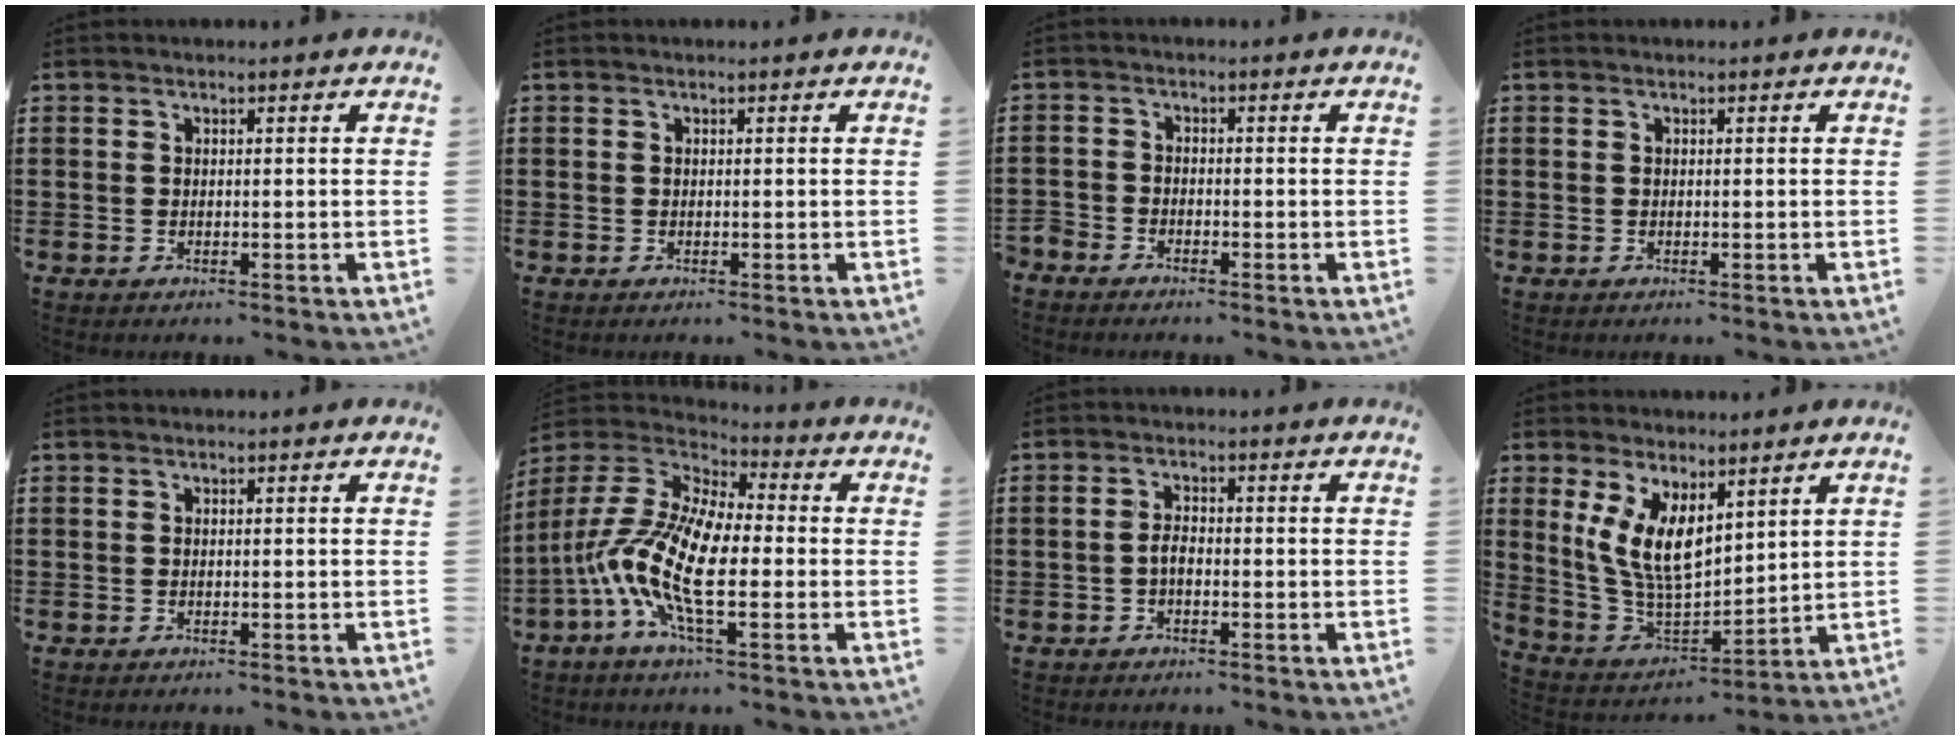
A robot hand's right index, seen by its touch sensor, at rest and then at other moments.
{"total": 0.0}
{"total": 1.9, "force": [-1.8, 0.4, -0.1], "torque": [-0.003, 0.004, -0.041]}
{"total": 0.0}
{"total": 0.0}
{"total": 13.9, "force": [-3.3, 5.3, 12.4], "torque": [-0.291, -0.011, -0.070]}
{"total": 2.1, "force": [-0.7, 0.9, 1.8], "torque": [-0.042, 0.000, -0.016]}
{"total": 8.7, "force": [4.3, 4.0, 6.4], "torque": [-0.156, -0.019, 0.078]}